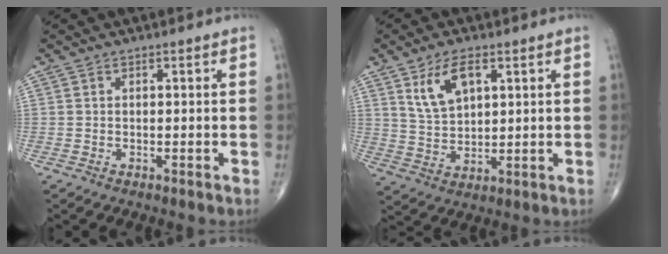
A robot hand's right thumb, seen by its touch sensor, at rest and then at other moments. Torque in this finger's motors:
{"motor_torque": [-0.49, -0.04, -0.18, -0.14, 0.07]}